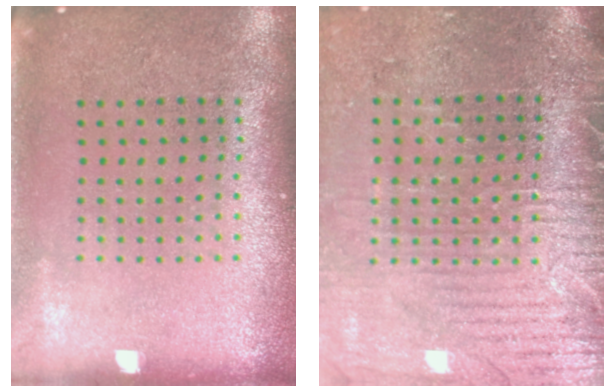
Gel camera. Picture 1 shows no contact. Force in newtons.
{"total": 3.5, "press": 3.3, "slide": 1.3}